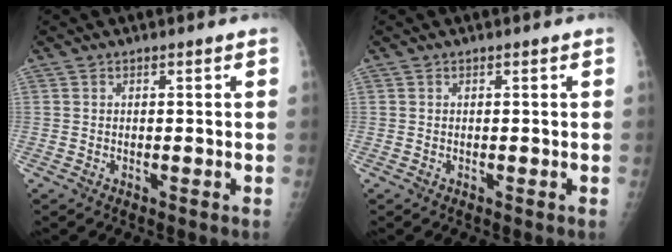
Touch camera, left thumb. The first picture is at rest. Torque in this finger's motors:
{"motor_torque": [0.00, 0.00, -0.01, -0.01, 0.00]}